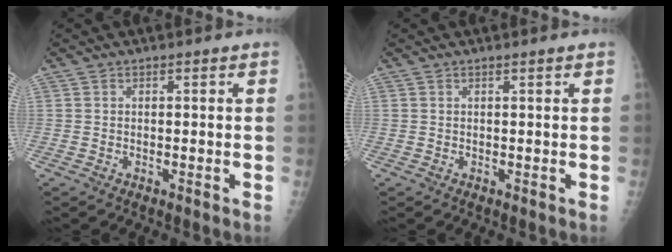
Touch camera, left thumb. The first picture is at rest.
{"total": 0.5, "force": [0.4, -0.1, 0.3], "torque": [-0.013, -0.001, 0.010]}